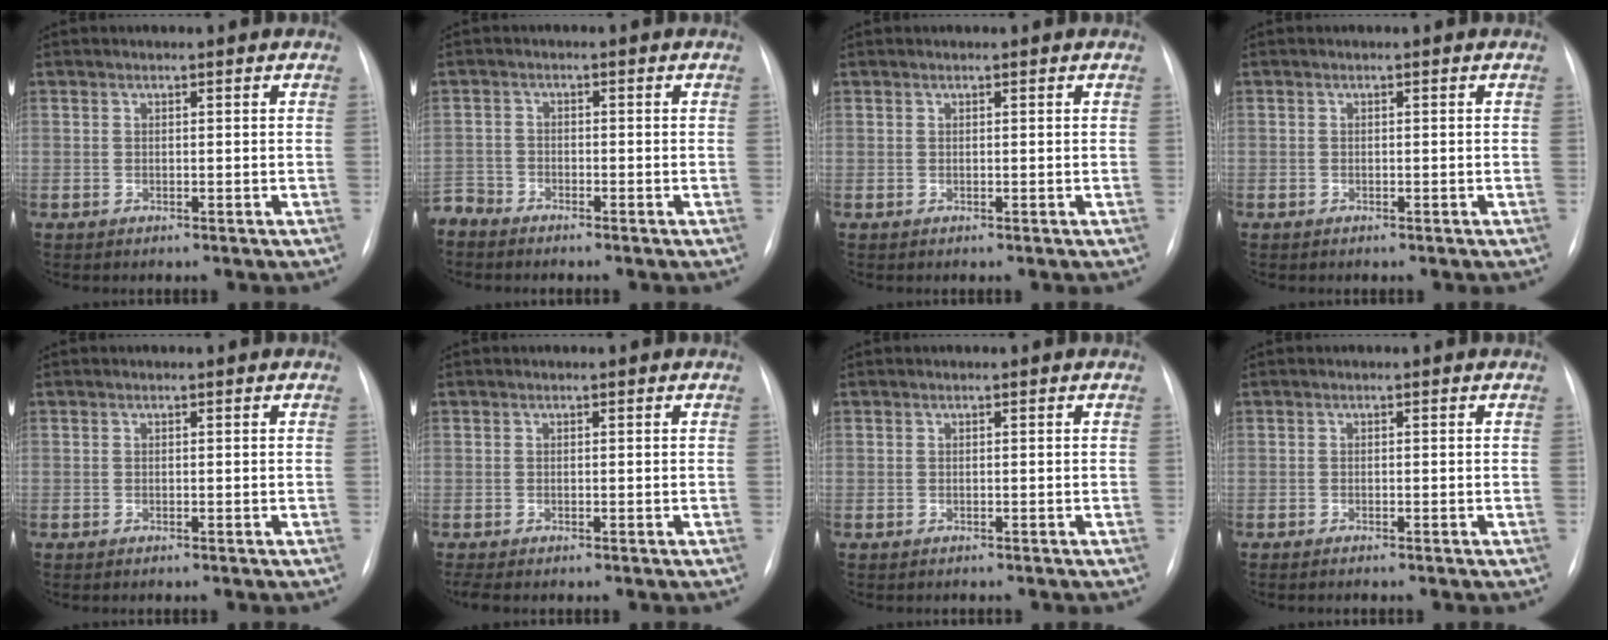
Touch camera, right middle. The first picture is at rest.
{"total": 3.7, "force": [-3.6, 1.1, -0.3], "torque": [0.010, -0.007, -0.072]}
{"total": 0.0}
{"total": 0.6, "force": [-0.4, 0.4, 0.0], "torque": [-0.006, 0.002, -0.006]}
{"total": 0.0}
{"total": 1.2, "force": [-1.0, 0.2, 0.7], "torque": [-0.010, -0.005, -0.015]}
{"total": 0.7, "force": [-0.6, 0.2, 0.2], "torque": [-0.006, 0.000, -0.009]}
{"total": 1.0, "force": [-0.8, -0.1, 0.5], "torque": [-0.010, -0.003, -0.011]}